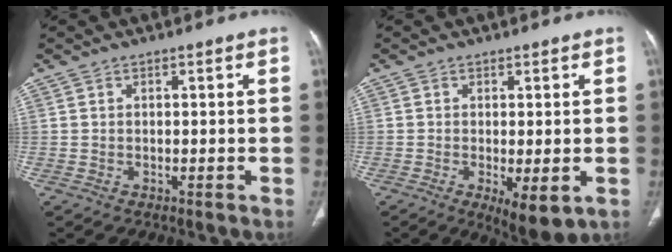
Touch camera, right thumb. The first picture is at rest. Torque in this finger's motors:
{"motor_torque": [-0.20, 0.40, -0.17, 0.04, -0.02]}